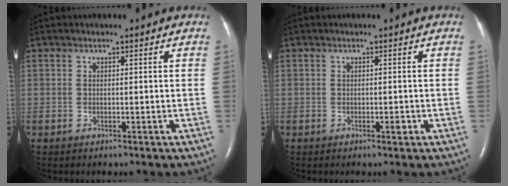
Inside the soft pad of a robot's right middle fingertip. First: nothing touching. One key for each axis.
{"total": 0.7, "fx": -0.3, "fy": 0.2, "fz": 0.6, "tx": -0.012, "ty": 0.000, "tz": -0.003}